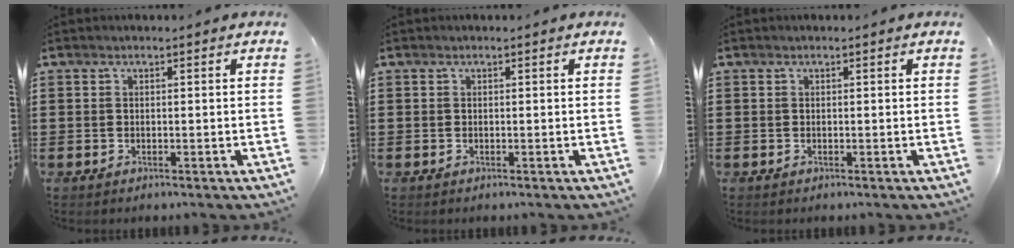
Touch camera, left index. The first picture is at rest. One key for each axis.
{"total": 0.0}
{"total": 0.0}